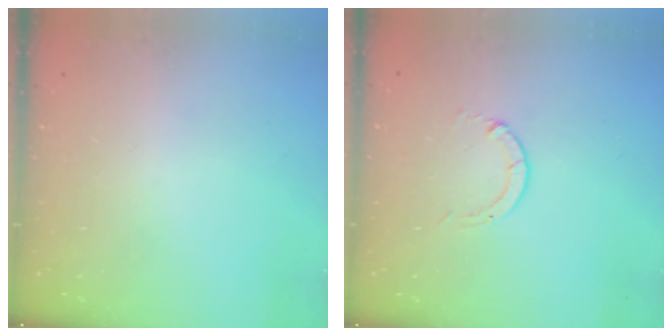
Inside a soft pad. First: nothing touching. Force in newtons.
{"total": 0.6, "press": 0.5, "slide": 0.1}